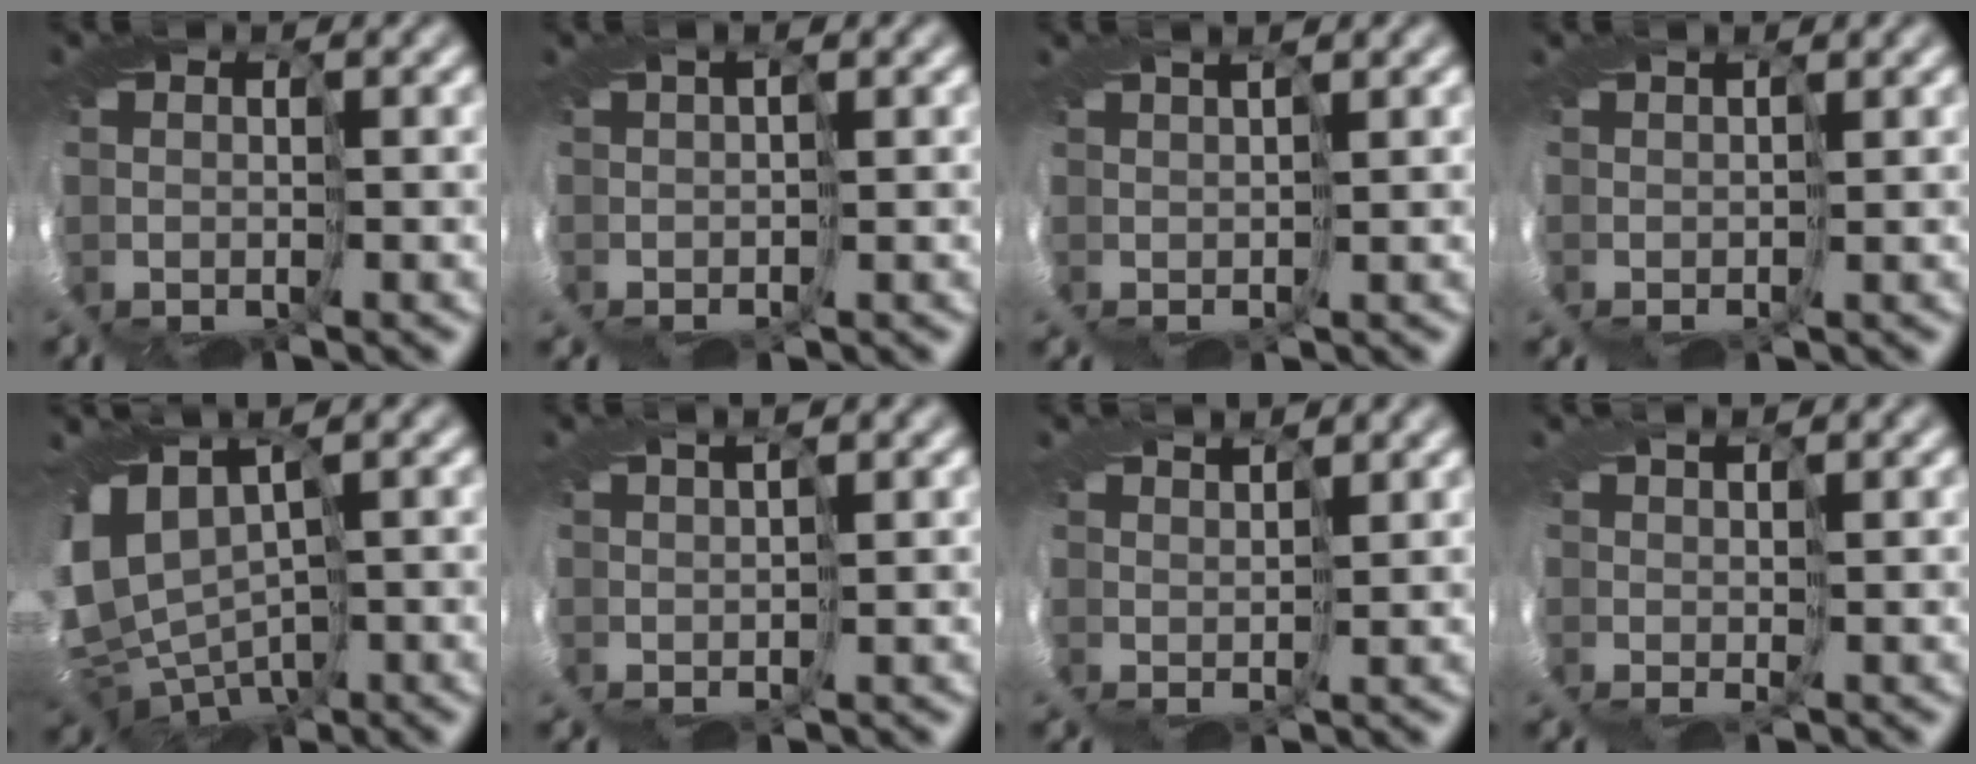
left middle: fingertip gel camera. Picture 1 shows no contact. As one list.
[{"total": 1.8, "force": [0.2, -1.7, -0.6], "torque": [0.029, 0.013, -0.002]}, {"total": 2.8, "force": [1.3, -2.3, -0.9], "torque": [0.029, 0.022, -0.001]}, {"total": 1.8, "force": [1.3, -1.1, -0.5], "torque": [0.008, 0.015, 0.009]}, {"total": 5.4, "force": [-1.4, 3.3, 4.0], "torque": [-0.085, -0.017, -0.025]}, {"total": 2.7, "force": [1.0, -2.4, -0.9], "torque": [0.032, 0.022, -0.003]}, {"total": 4.0, "force": [3.1, -2.3, -1.2], "torque": [0.024, 0.020, 0.013]}, {"total": 3.2, "force": [0.8, -2.8, -1.2], "torque": [0.033, 0.005, -0.009]}]